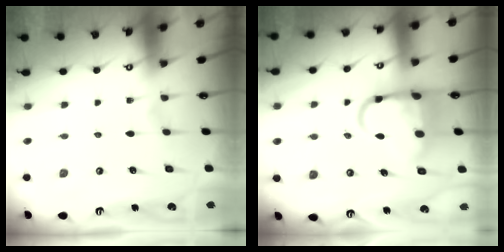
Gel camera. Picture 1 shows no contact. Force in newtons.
{"total": 11.0, "press": 10.8, "slide": 1.8}